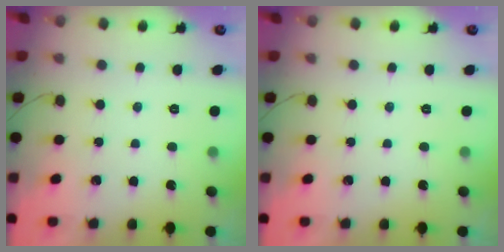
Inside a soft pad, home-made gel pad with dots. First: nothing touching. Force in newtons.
{"total": 0.0}